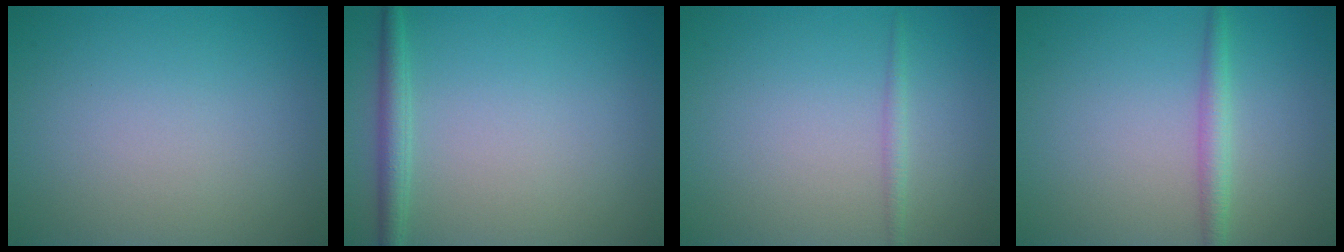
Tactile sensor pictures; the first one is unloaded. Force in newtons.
{"total": 2.0, "press": 2.0, "slide": 0.1}
{"total": 1.0, "press": 1.0, "slide": 0.0}
{"total": 1.9, "press": 1.9, "slide": 0.0}